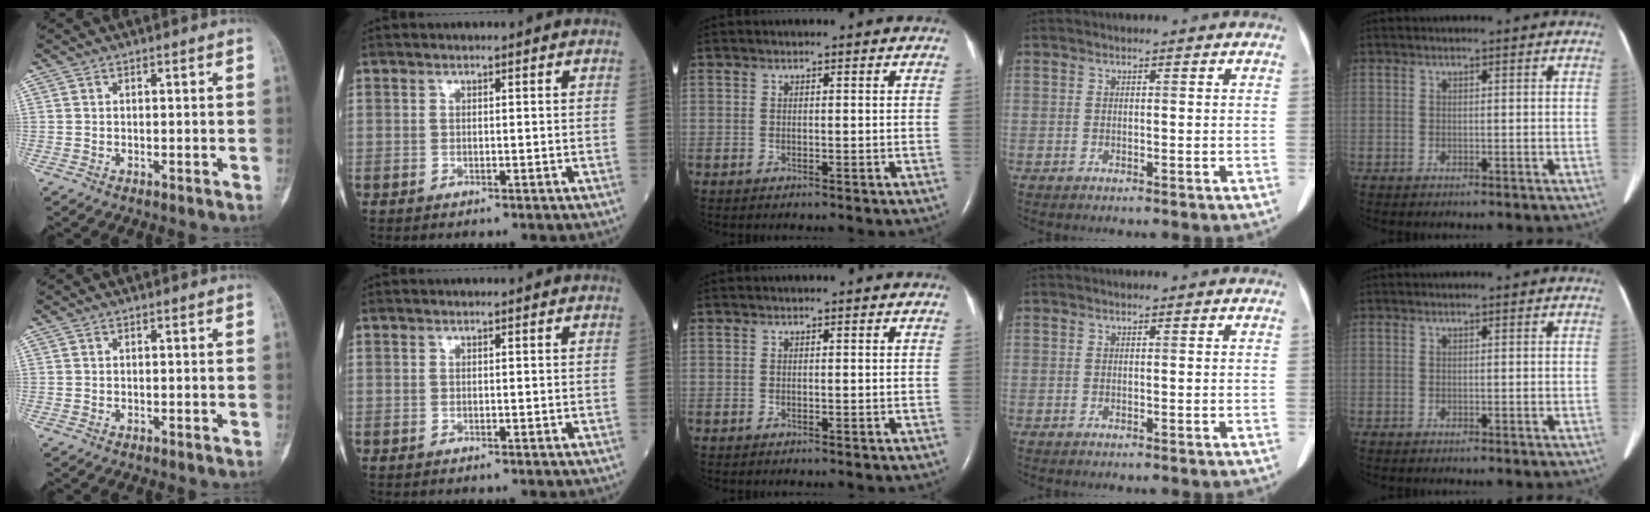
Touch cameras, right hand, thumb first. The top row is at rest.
{}